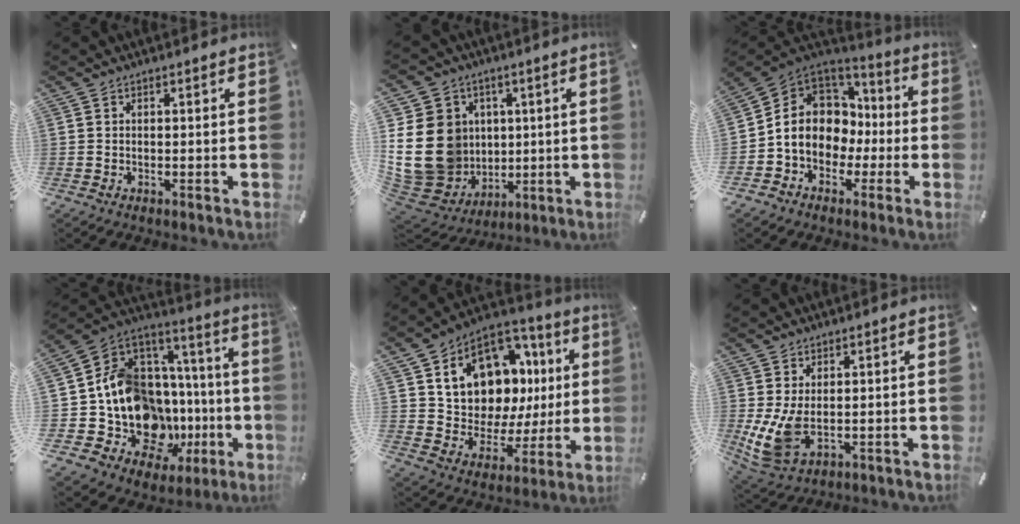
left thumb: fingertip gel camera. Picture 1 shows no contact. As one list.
[{"total": 21.1, "force": [1.8, 18.1, 10.8], "torque": [-0.229, -0.017, 0.054]}, {"total": 11.4, "force": [-1.9, 10.1, 4.9], "torque": [-0.114, 0.003, -0.032]}, {"total": 18.2, "force": [-6.6, 12.1, 11.9], "torque": [-0.225, -0.053, -0.088]}, {"total": 16.5, "force": [7.8, 11.7, 8.6], "torque": [-0.146, -0.055, 0.148]}, {"total": 8.1, "force": [0.8, 4.7, 6.6], "torque": [-0.146, -0.020, 0.020]}]